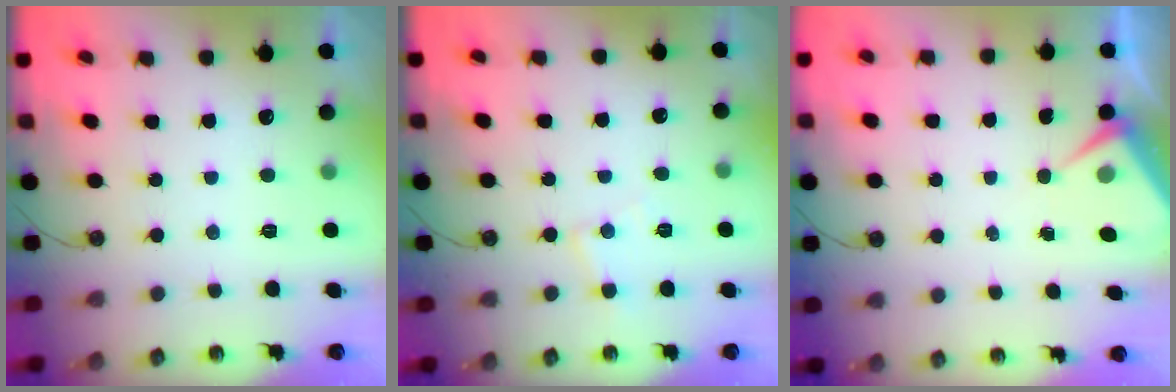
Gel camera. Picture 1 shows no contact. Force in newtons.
{"total": 5.9, "press": 5.9, "slide": 0.2}
{"total": 4.3, "press": 4.2, "slide": 0.7}